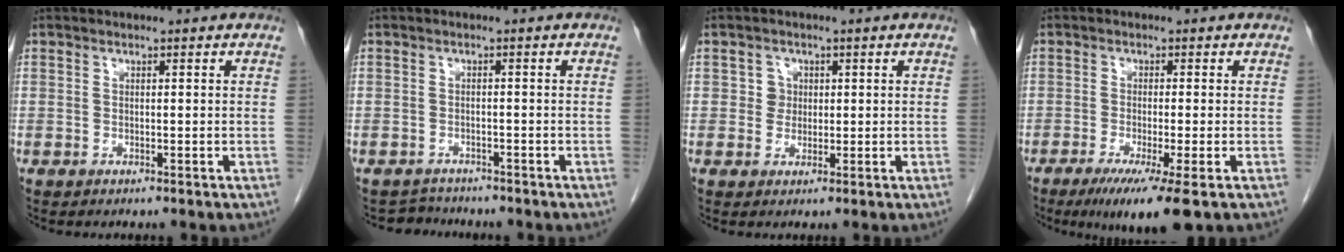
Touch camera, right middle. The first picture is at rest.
{"total": 2.5, "force": [-2.3, 0.7, -0.8], "torque": [0.012, -0.005, -0.038]}
{"total": 2.1, "force": [0.4, 2.0, 0.4], "torque": [-0.002, 0.003, 0.004]}
{"total": 7.8, "force": [-4.6, 0.0, 6.3], "torque": [-0.098, -0.022, -0.073]}